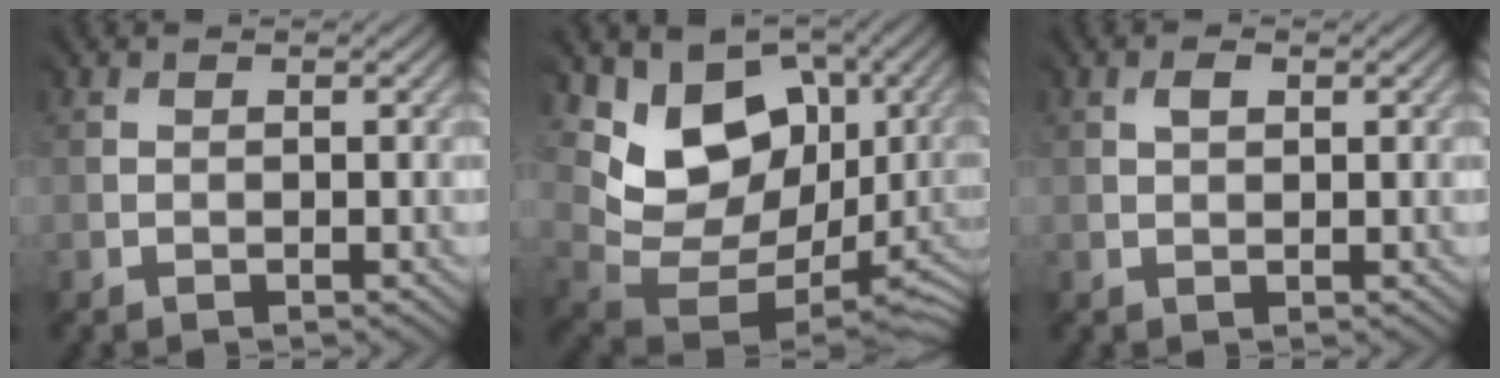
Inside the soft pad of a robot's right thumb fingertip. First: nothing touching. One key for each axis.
{"total": 11.0, "fx": 4.6, "fy": 8.4, "fz": 5.4, "tx": -0.099, "ty": 0.003, "tz": 0.087}
{"total": 1.4, "fx": 1.0, "fy": 0.9, "fz": 0.5, "tx": -0.012, "ty": 0.002, "tz": 0.020}